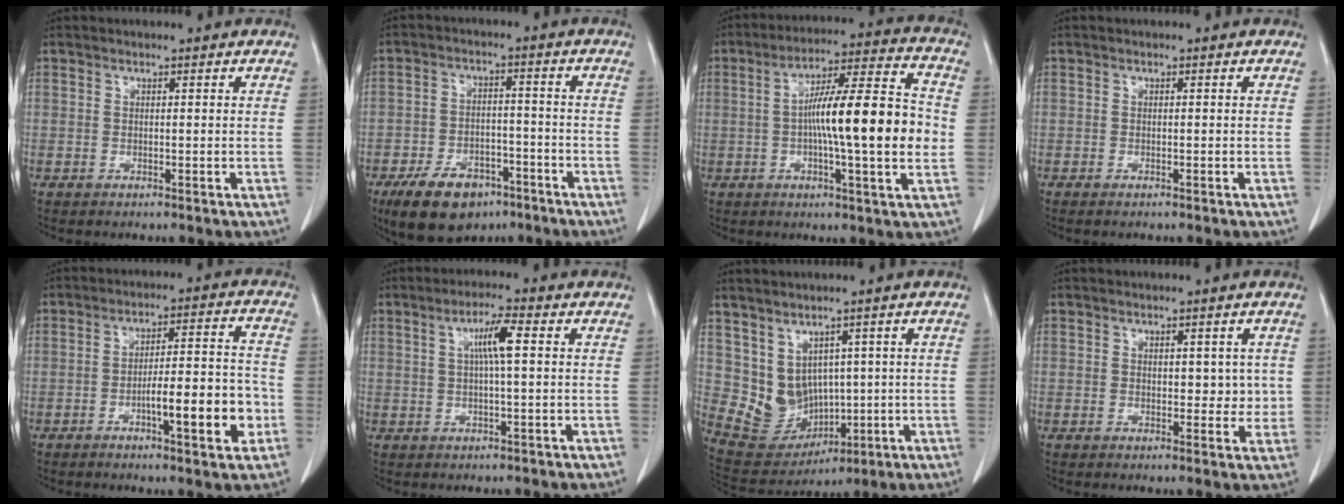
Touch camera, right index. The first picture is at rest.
{"total": 10.9, "force": [-7.2, 5.8, 5.9], "torque": [-0.107, -0.001, -0.117]}
{"total": 16.9, "force": [-0.9, 1.3, 16.8], "torque": [-0.265, 0.012, -0.023]}
{"total": 0.7, "force": [-0.4, 0.2, 0.6], "torque": [-0.010, -0.002, -0.008]}
{"total": 11.0, "force": [-3.7, 2.0, 10.1], "torque": [-0.152, 0.015, -0.054]}
{"total": 5.1, "force": [1.1, 0.3, 5.0], "torque": [-0.092, 0.009, 0.019]}
{"total": 8.2, "force": [1.3, 7.2, 3.8], "torque": [-0.075, 0.017, 0.058]}
{"total": 4.4, "force": [0.5, 2.4, 3.6], "torque": [-0.034, -0.002, 0.007]}